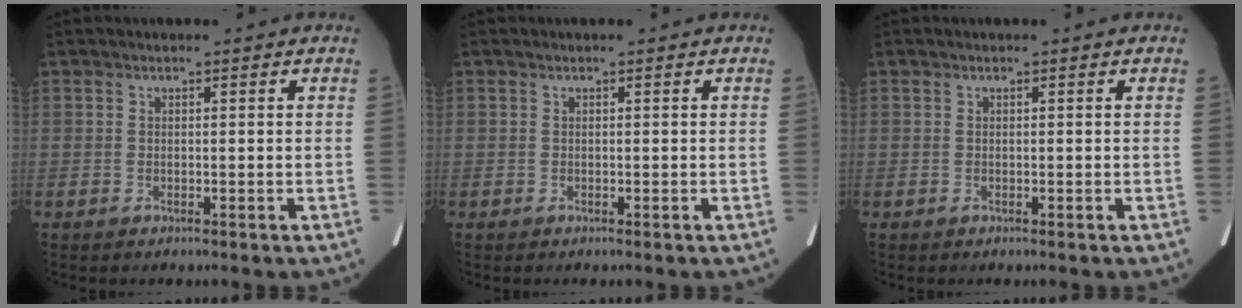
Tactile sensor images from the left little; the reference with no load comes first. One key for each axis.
{"total": 0.0}
{"total": 0.0}